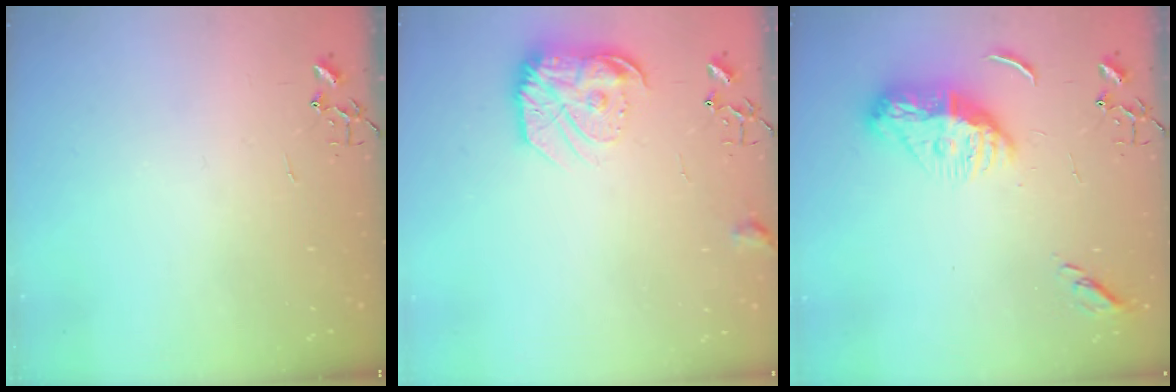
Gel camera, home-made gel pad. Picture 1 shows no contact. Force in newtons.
{"total": 14.7, "press": 14.7, "slide": 0.8}
{"total": 12.4, "press": 12.4, "slide": 1.3}